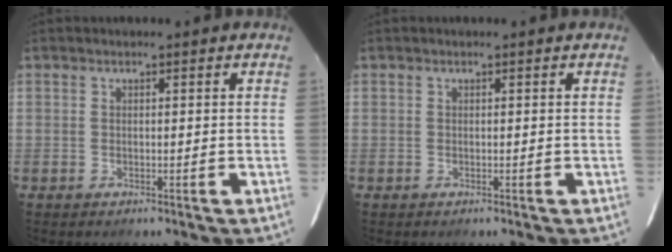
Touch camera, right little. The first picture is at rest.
{"total": 0.0}